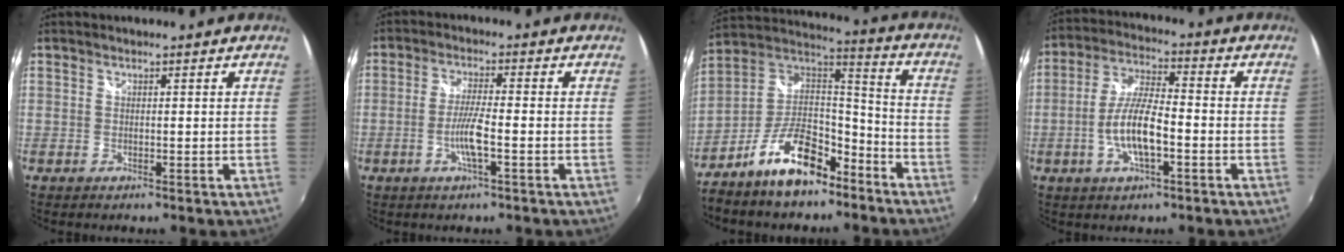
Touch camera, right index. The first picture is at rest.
{"total": 5.0, "force": [-1.9, 0.1, 4.6], "torque": [-0.094, -0.004, -0.036]}
{"total": 16.0, "force": [-9.8, 7.1, 10.4], "torque": [-0.203, 0.019, -0.167]}
{"total": 9.7, "force": [-3.0, 2.8, 8.8], "torque": [-0.182, 0.002, -0.056]}